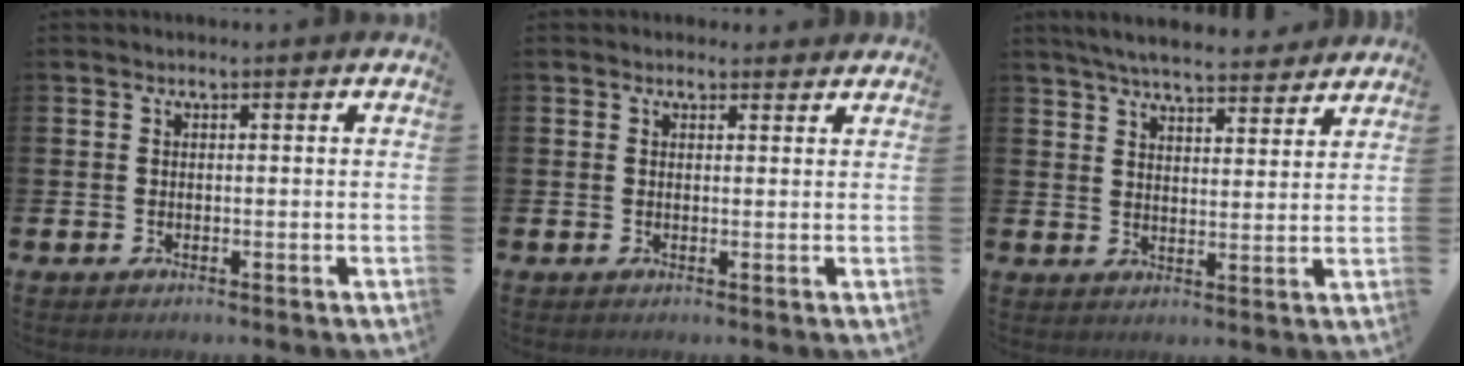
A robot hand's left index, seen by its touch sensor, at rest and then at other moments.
{"total": 1.2, "force": [1.0, 0.6, 0.1], "torque": [0.005, 0.004, 0.017]}
{"total": 6.0, "force": [5.8, 0.9, 1.5], "torque": [-0.036, -0.031, 0.101]}